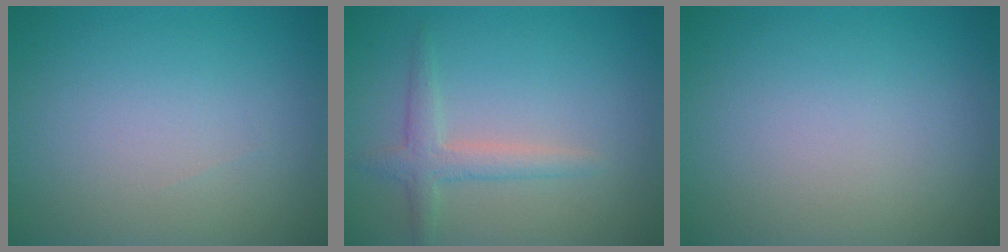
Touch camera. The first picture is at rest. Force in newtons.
{"total": 2.3, "press": 2.3, "slide": 0.1}
{"total": 0.0}